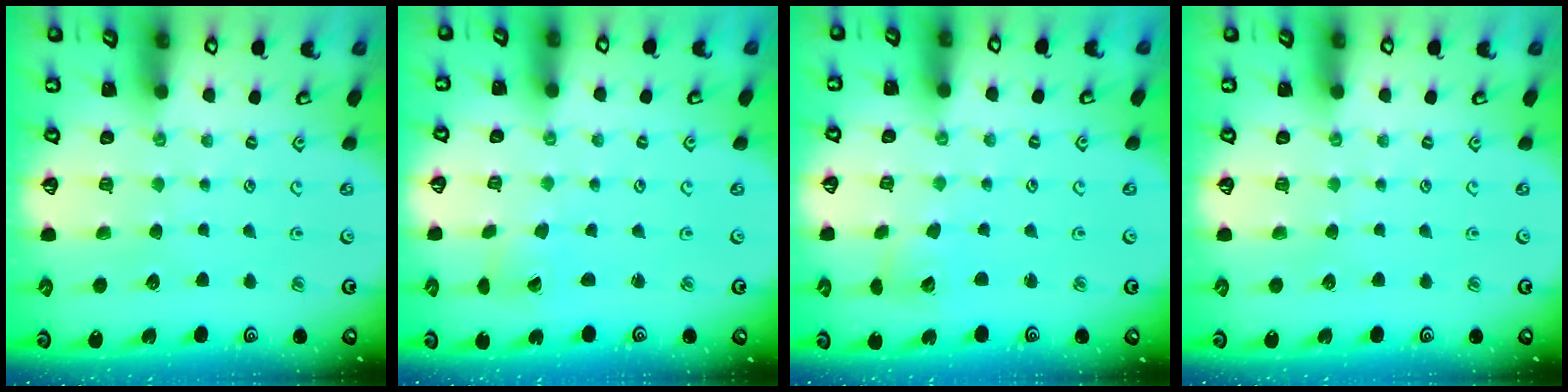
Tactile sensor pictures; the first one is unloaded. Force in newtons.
{"total": 1.0, "press": 1.0, "slide": 0.0}
{"total": 2.3, "press": 2.3, "slide": 0.4}
{"total": 0.0}